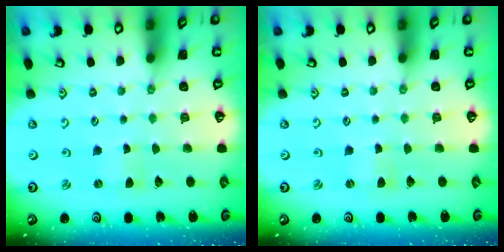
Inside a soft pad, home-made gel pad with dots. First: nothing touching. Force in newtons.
{"total": 0.0}